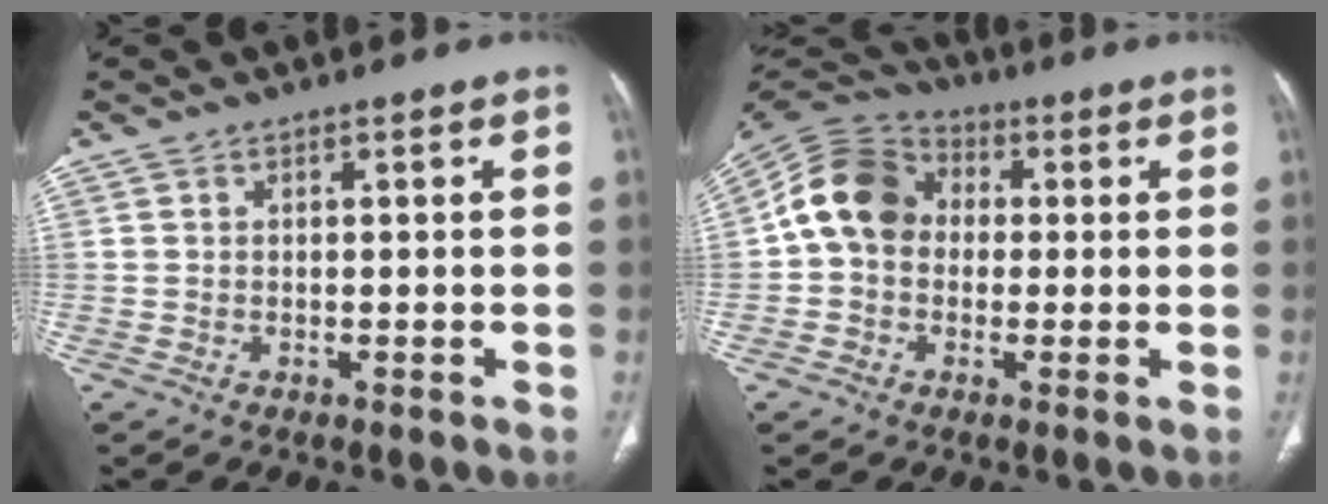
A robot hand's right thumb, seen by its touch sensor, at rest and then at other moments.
{"total": 11.6, "force": [0.4, 9.5, 6.7], "torque": [-0.112, 0.031, -0.009]}